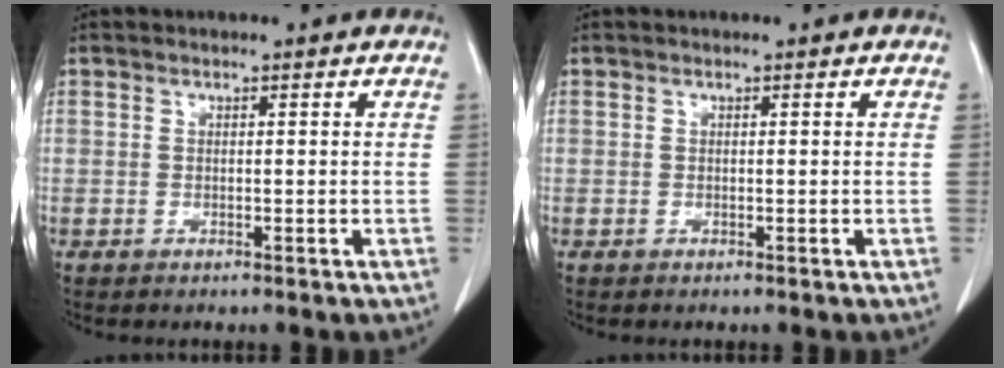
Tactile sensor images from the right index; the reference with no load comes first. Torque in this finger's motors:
{"motor_torque": [0.00, 0.00, 0.00, 0.00]}